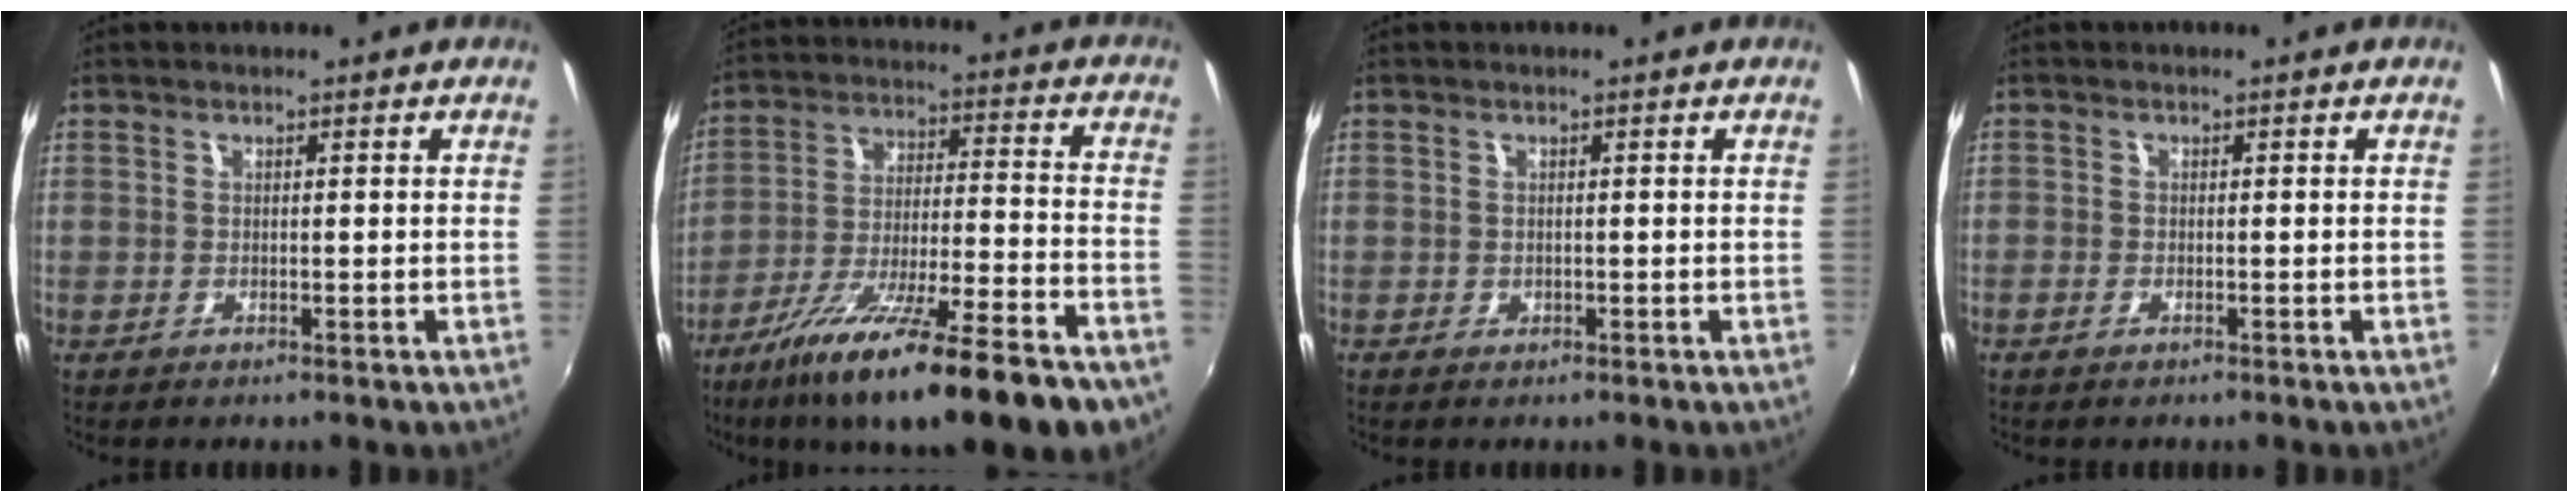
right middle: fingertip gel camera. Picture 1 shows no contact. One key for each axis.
{"total": 24.7, "fx": -17.7, "fy": 3.8, "fz": 16.8, "tx": -0.289, "ty": -0.066, "tz": -0.271}
{"total": 0.6, "fx": -0.2, "fy": 0.6, "fz": 0.0, "tx": 0.002, "ty": -0.003, "tz": -0.002}
{"total": 1.1, "fx": -0.7, "fy": 0.7, "fz": 0.5, "tx": -0.011, "ty": -0.003, "tz": -0.014}